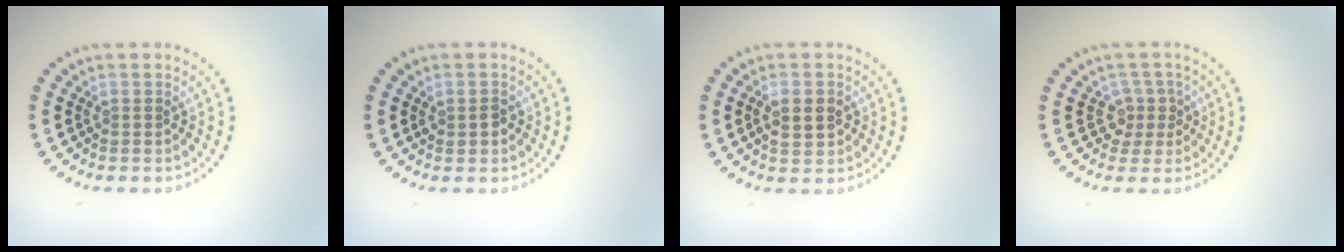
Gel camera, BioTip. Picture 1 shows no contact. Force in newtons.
{"total": 1.2, "press": 1.2, "slide": 0.0}
{"total": 2.2, "press": 2.2, "slide": 0.1}
{"total": 2.2, "press": 1.6, "slide": 1.5}